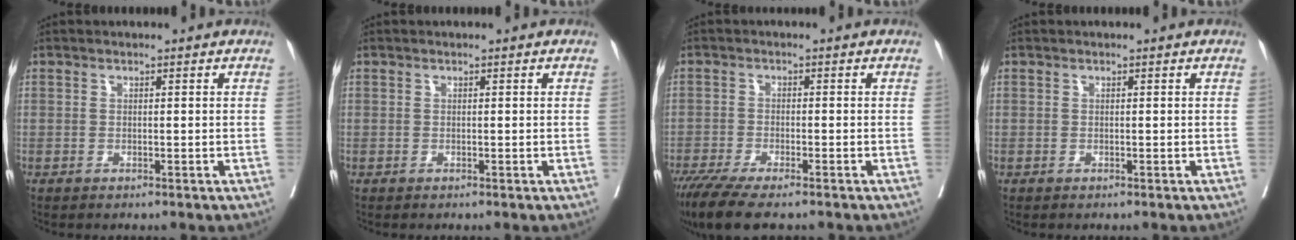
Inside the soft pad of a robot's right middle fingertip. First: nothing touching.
{"total": 0.0}
{"total": 8.9, "force": [-7.1, 1.4, 5.3], "torque": [-0.086, -0.020, -0.118]}
{"total": 0.0}